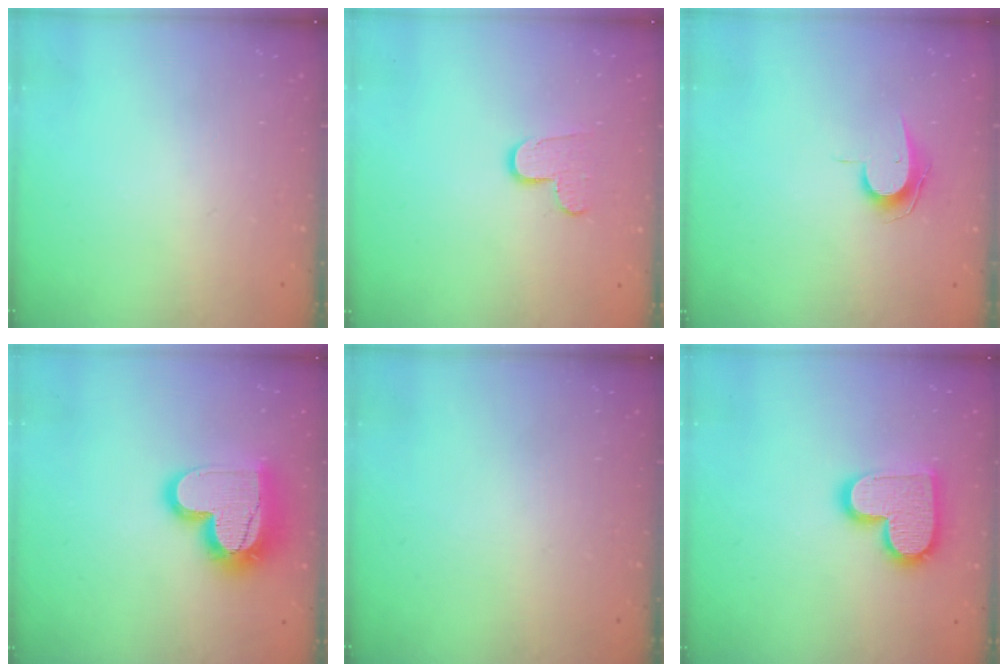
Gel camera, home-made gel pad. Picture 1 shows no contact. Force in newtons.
{"total": 8.3, "press": 8.3, "slide": 0.6}
{"total": 7.7, "press": 7.6, "slide": 0.4}
{"total": 18.1, "press": 18.1, "slide": 1.4}
{"total": 0.0}
{"total": 15.1, "press": 15.1, "slide": 1.1}